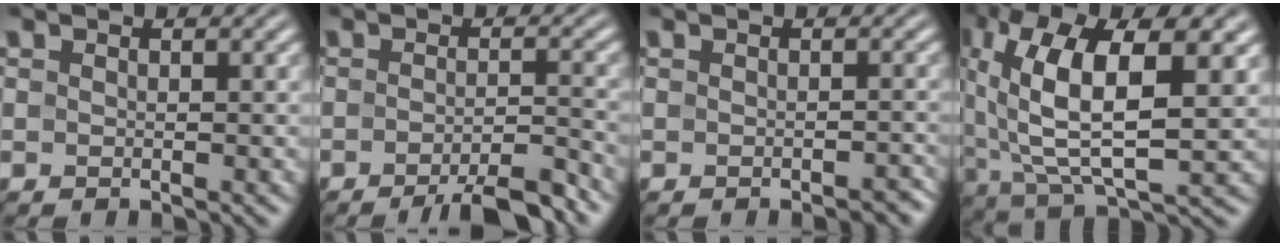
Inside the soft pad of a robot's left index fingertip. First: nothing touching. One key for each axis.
{"total": 5.1, "fx": -3.6, "fy": 1.0, "fz": 3.5, "tx": -0.044, "ty": 0.003, "tz": -0.058}
{"total": 1.1, "fx": -0.8, "fy": 0.5, "fz": 0.7, "tx": -0.011, "ty": -0.001, "tz": -0.008}
{"total": 11.4, "fx": 3.0, "fy": 4.5, "fz": 10.1, "tx": -0.200, "ty": 0.003, "tz": 0.057}